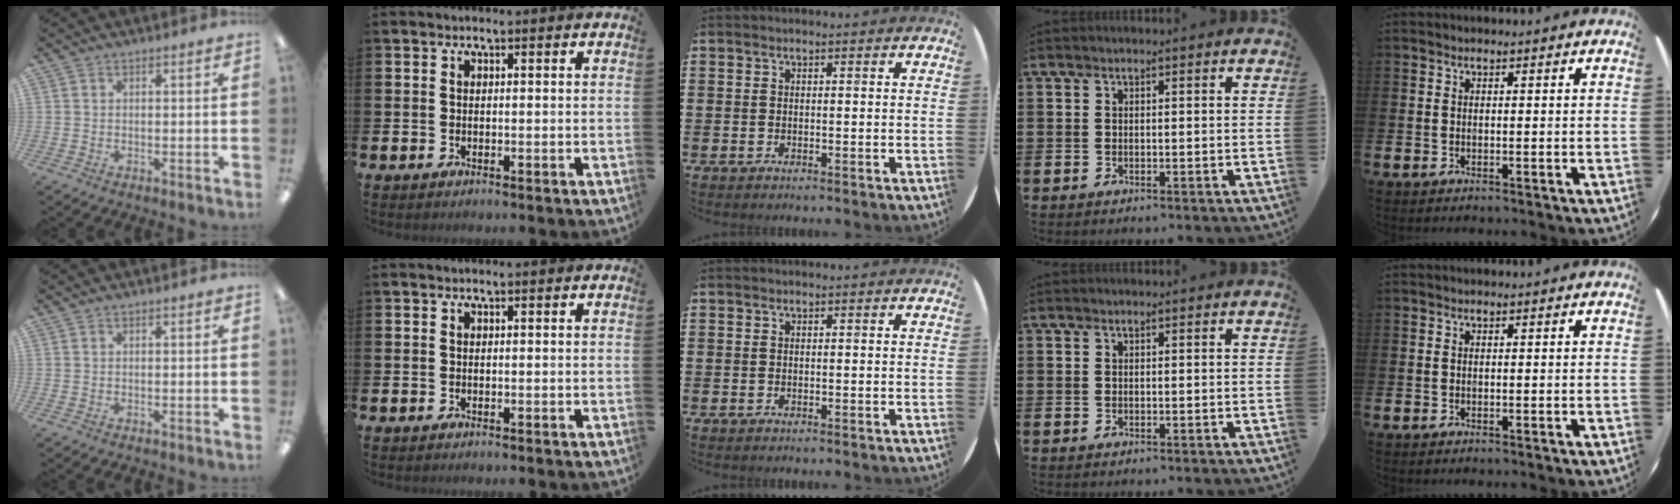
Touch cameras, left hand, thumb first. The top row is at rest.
{}